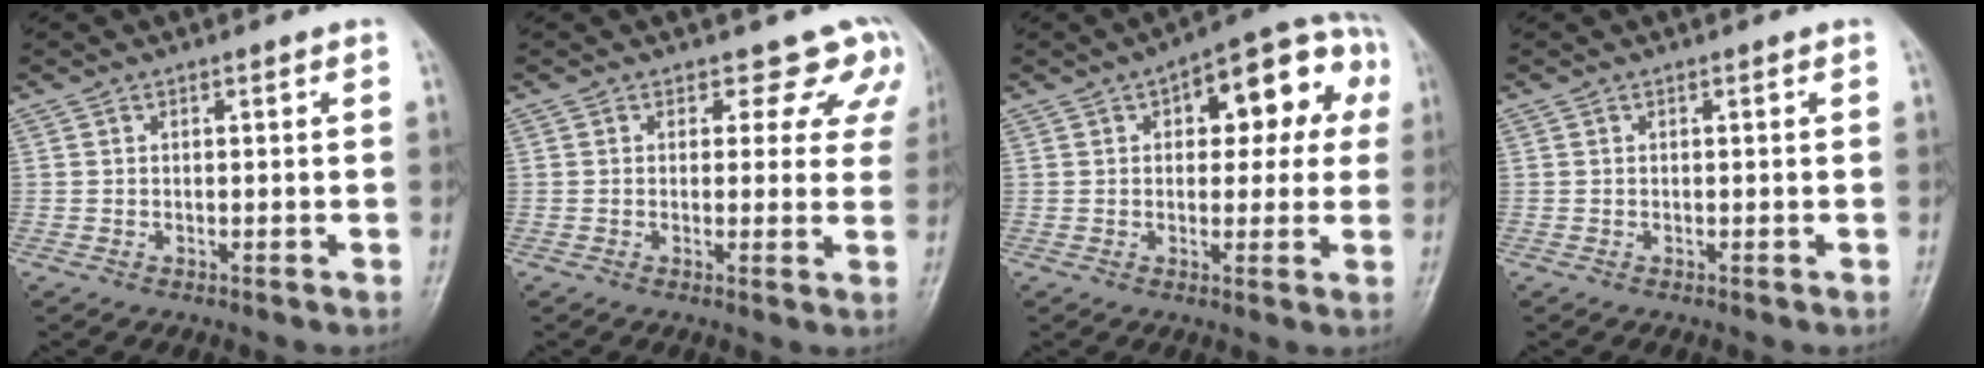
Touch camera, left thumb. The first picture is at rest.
{"total": 7.2, "force": [5.5, 4.4, 1.4], "torque": [0.034, -0.022, 0.038]}
{"total": 15.0, "force": [4.3, 7.5, 12.2], "torque": [-0.106, 0.033, 0.046]}
{"total": 0.0}